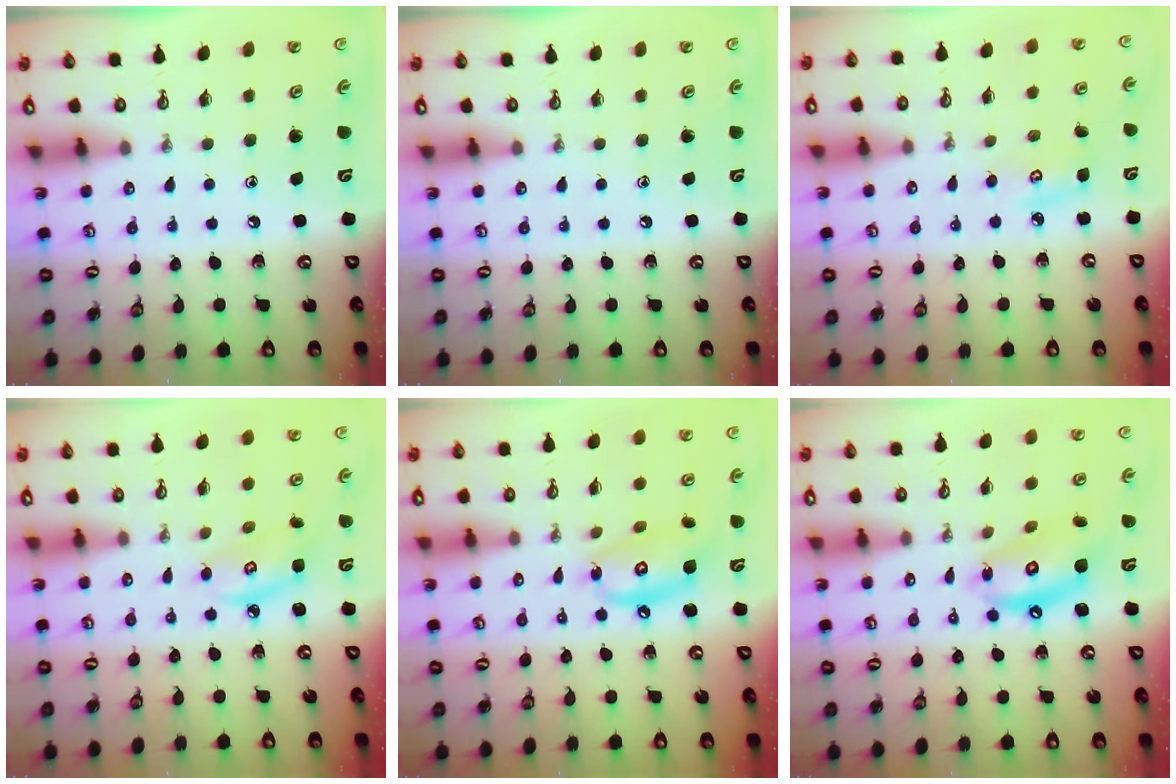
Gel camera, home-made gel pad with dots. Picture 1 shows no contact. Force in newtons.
{"total": 0.0}
{"total": 5.3, "press": 5.3, "slide": 0.3}
{"total": 5.5, "press": 5.5, "slide": 0.3}
{"total": 12.6, "press": 12.6, "slide": 1.1}
{"total": 12.6, "press": 12.6, "slide": 1.1}